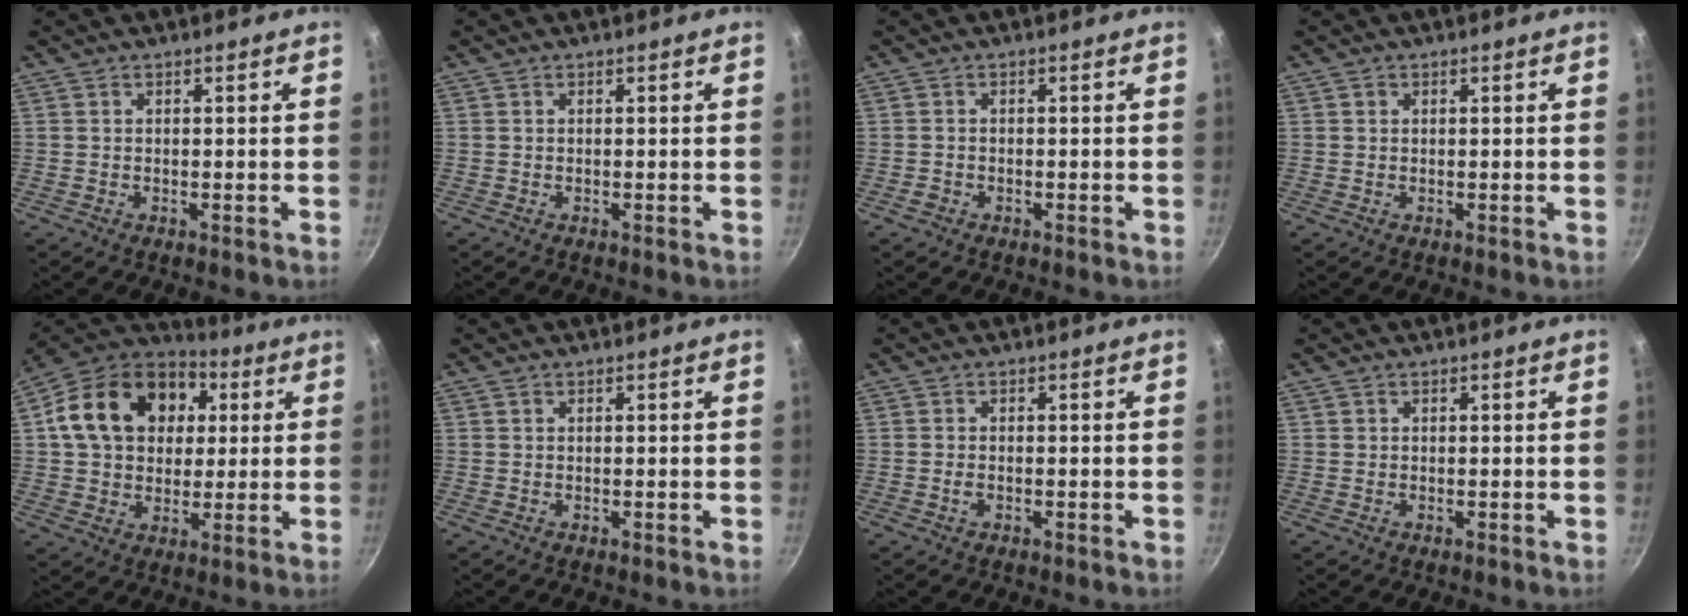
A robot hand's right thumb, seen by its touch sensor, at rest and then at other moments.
{"total": 0.0}
{"total": 1.2, "force": [-0.7, 0.8, 0.4], "torque": [-0.012, 0.008, -0.013]}
{"total": 0.6, "force": [0.2, 0.5, 0.2], "torque": [-0.005, 0.002, 0.004]}
{"total": 20.9, "force": [4.7, 15.8, 12.8], "torque": [-0.201, 0.024, 0.069]}
{"total": 0.0}
{"total": 1.1, "force": [-0.4, 0.7, 0.8], "torque": [-0.019, 0.003, -0.010]}
{"total": 0.0}